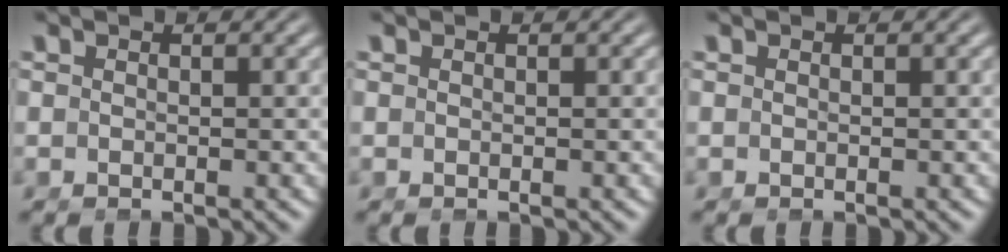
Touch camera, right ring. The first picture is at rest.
{"total": 0.0}
{"total": 0.0}